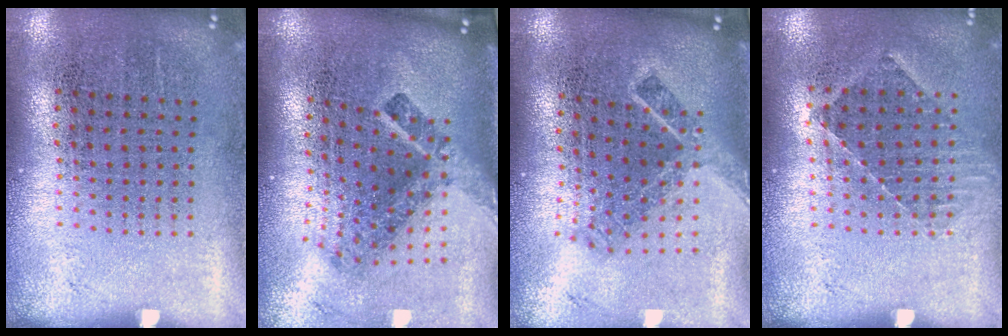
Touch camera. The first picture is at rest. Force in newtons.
{"total": 2.7, "press": 1.7, "slide": 2.1}
{"total": 2.1, "press": 1.5, "slide": 1.5}
{"total": 1.0, "press": 0.9, "slide": 0.2}